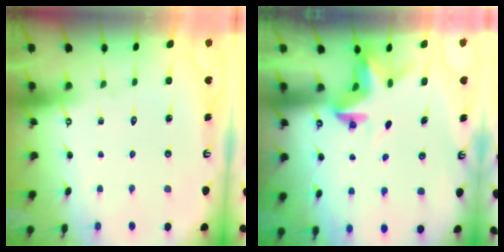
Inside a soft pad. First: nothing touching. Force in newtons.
{"total": 3.3, "press": 3.3, "slide": 0.2}